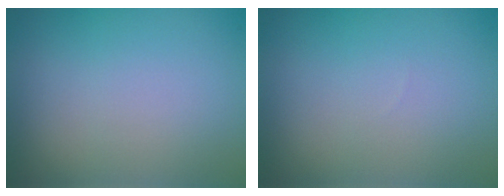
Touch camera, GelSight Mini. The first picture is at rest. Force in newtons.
{"total": 0.0}